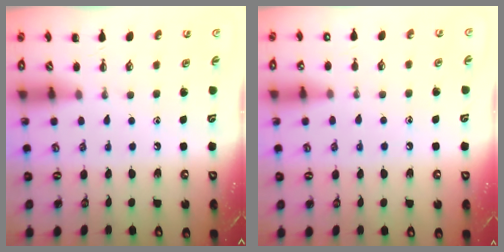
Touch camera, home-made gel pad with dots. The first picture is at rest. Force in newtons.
{"total": 8.3, "press": 8.0, "slide": 2.3}